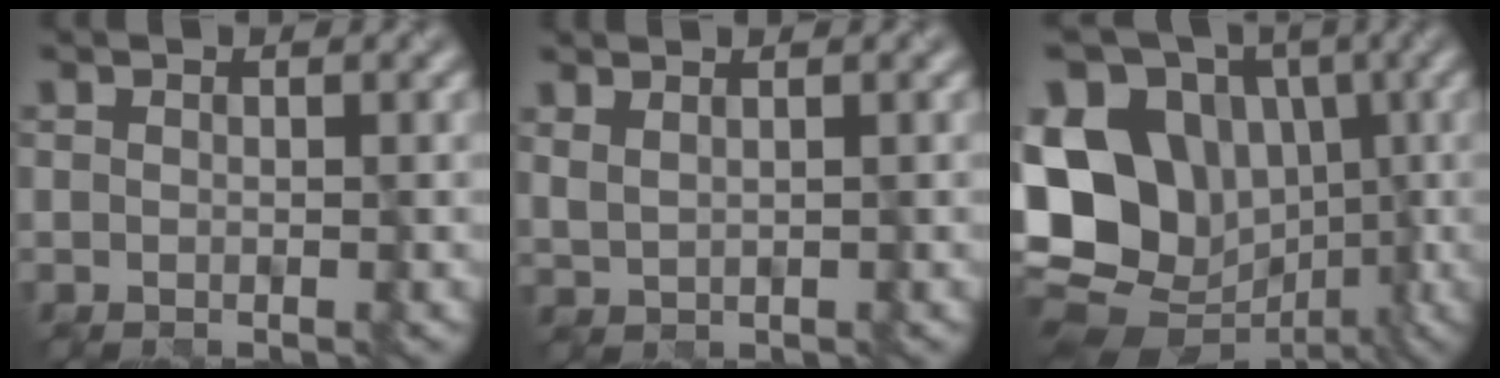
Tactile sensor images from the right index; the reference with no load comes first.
{"total": 1.2, "force": [0.8, 0.3, 0.8], "torque": [-0.023, 0.002, 0.020]}
{"total": 17.1, "force": [-2.4, 14.2, 9.2], "torque": [-0.174, 0.012, -0.063]}